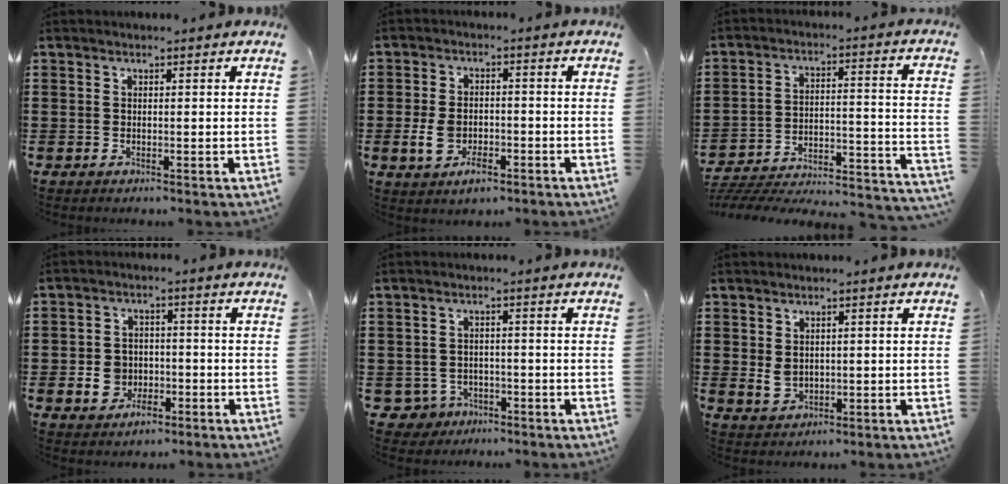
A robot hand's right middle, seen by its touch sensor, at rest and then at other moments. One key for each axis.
{"total": 5.2, "fx": -2.1, "fy": 3.0, "fz": 3.7, "tx": -0.077, "ty": -0.003, "tz": -0.046}
{"total": 3.5, "fx": -3.3, "fy": 0.7, "fz": 1.2, "tx": -0.033, "ty": -0.017, "tz": -0.076}
{"total": 4.7, "fx": -1.8, "fy": 3.8, "fz": 2.0, "tx": -0.044, "ty": 0.009, "tz": -0.034}
{"total": 2.9, "fx": -2.1, "fy": 1.9, "fz": 0.5, "tx": -0.025, "ty": 0.000, "tz": -0.048}
{"total": 3.0, "fx": 0.4, "fy": 2.3, "fz": 1.8, "tx": -0.040, "ty": 0.001, "tz": 0.003}